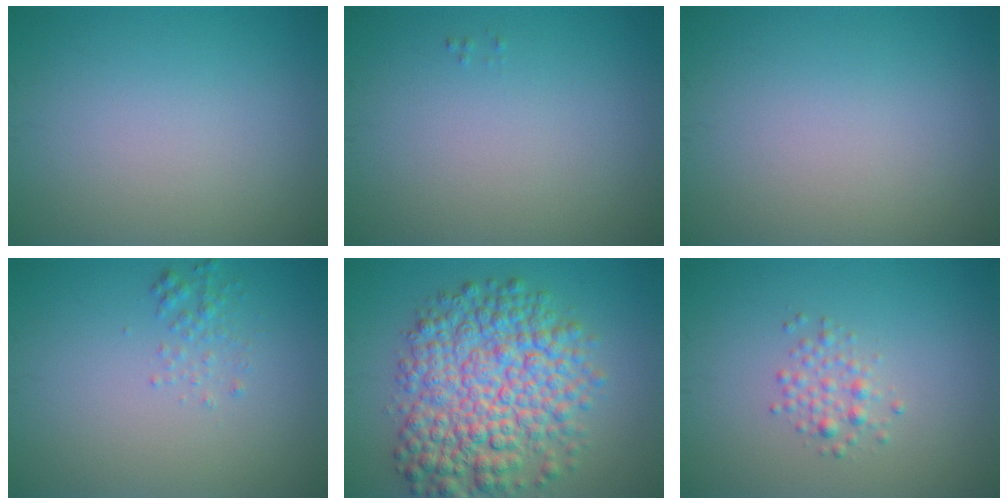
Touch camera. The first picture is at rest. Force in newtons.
{"total": 0.0}
{"total": 0.0}
{"total": 1.3, "press": 1.3, "slide": 0.1}
{"total": 9.6, "press": 9.6, "slide": 0.2}
{"total": 1.7, "press": 1.7, "slide": 0.1}